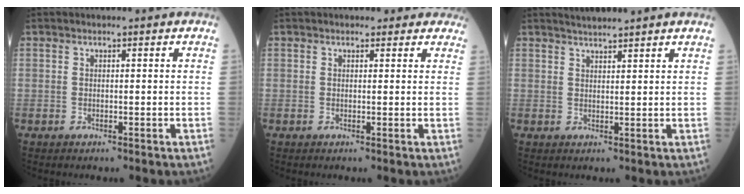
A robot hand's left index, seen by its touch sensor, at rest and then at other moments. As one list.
[{"total": 3.3, "force": [2.8, 1.6, 0.5], "torque": [0.010, 0.003, 0.017]}, {"total": 3.0, "force": [2.8, -0.6, 0.9], "torque": [-0.014, 0.010, 0.049]}]